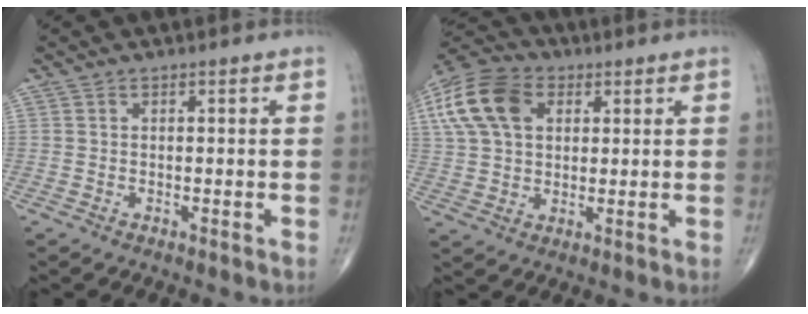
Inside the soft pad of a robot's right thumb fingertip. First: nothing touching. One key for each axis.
{"total": 16.2, "fx": 5.2, "fy": 11.0, "fz": 10.8, "tx": -0.222, "ty": 0.012, "tz": 0.089}